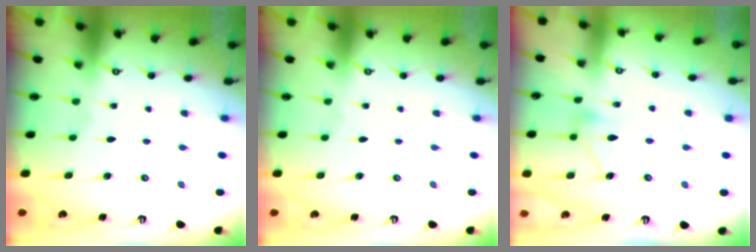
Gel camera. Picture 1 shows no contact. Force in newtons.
{"total": 0.0}
{"total": 9.9, "press": 9.9, "slide": 0.6}